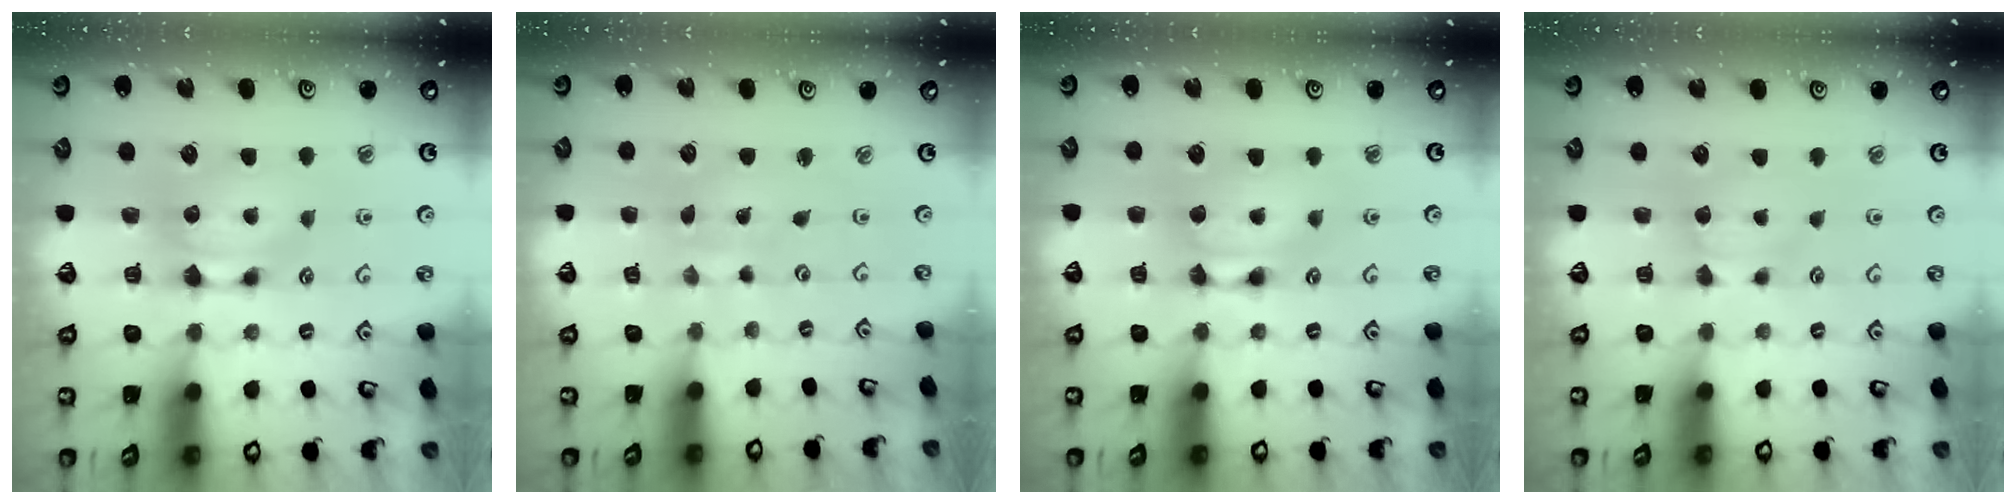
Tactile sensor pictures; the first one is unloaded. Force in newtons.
{"total": 6.7, "press": 6.6, "slide": 0.5}
{"total": 1.7, "press": 1.7, "slide": 0.1}
{"total": 1.6, "press": 1.5, "slide": 0.4}